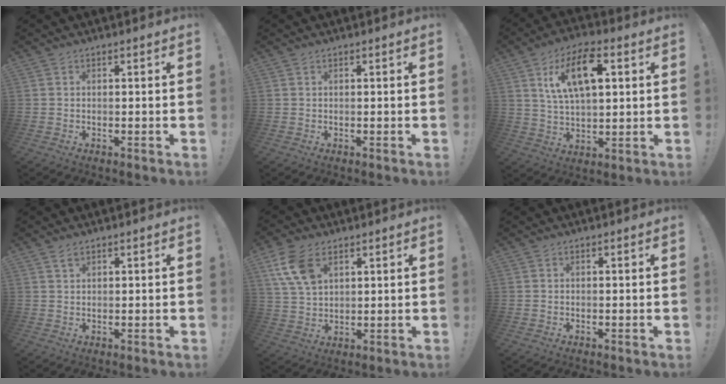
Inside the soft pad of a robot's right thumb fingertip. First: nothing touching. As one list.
[{"total": 0.0}, {"total": 14.1, "force": [5.5, 6.8, 11.1], "torque": [-0.188, 0.005, 0.097]}, {"total": 2.0, "force": [1.4, 1.0, 1.0], "torque": [-0.007, -0.005, 0.024]}, {"total": 10.7, "force": [5.3, 6.6, 6.6], "torque": [-0.133, -0.012, 0.102]}, {"total": 0.0}]